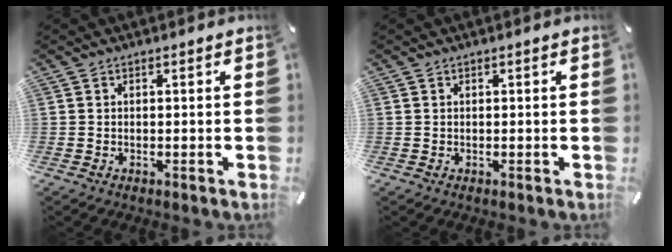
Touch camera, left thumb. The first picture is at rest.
{"total": 0.0}